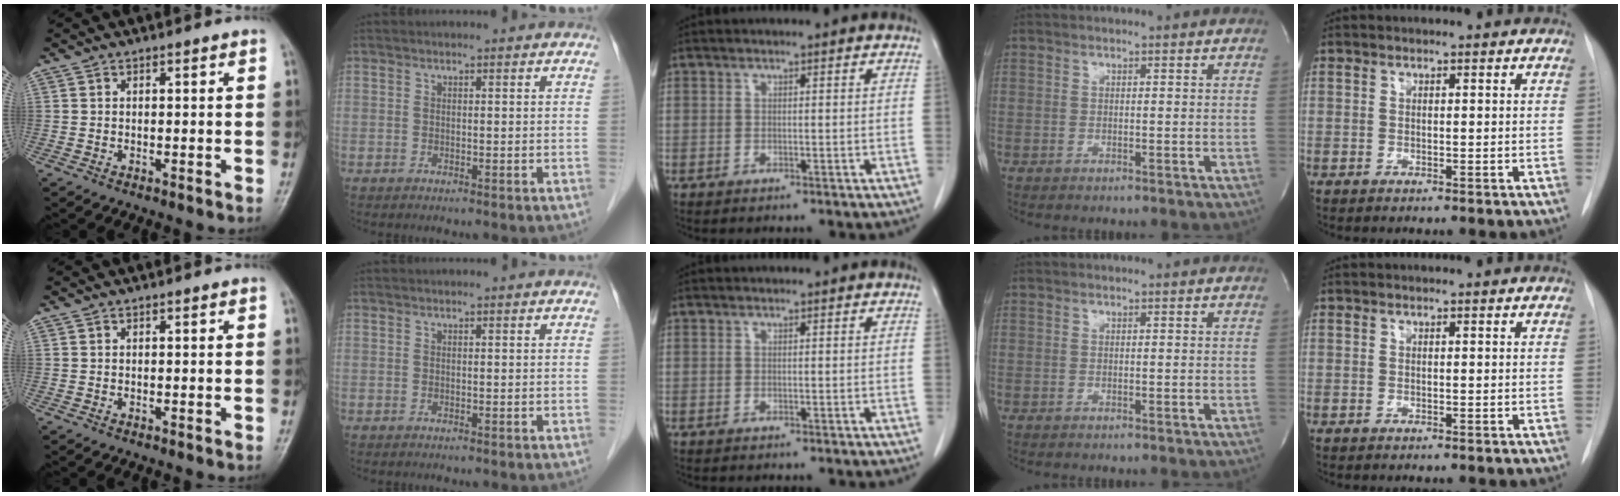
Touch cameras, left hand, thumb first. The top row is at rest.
{}